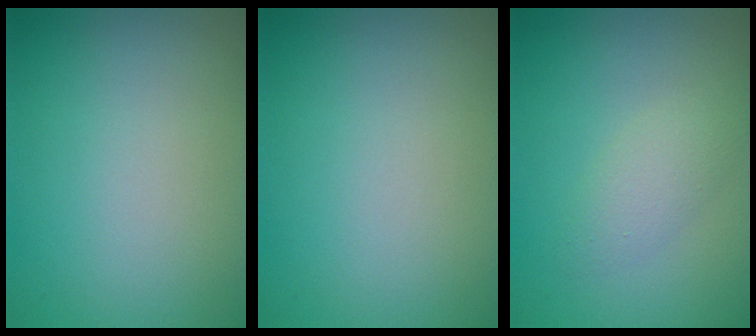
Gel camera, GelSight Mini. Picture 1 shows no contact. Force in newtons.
{"total": 0.0}
{"total": 2.1, "press": 2.1, "slide": 0.1}